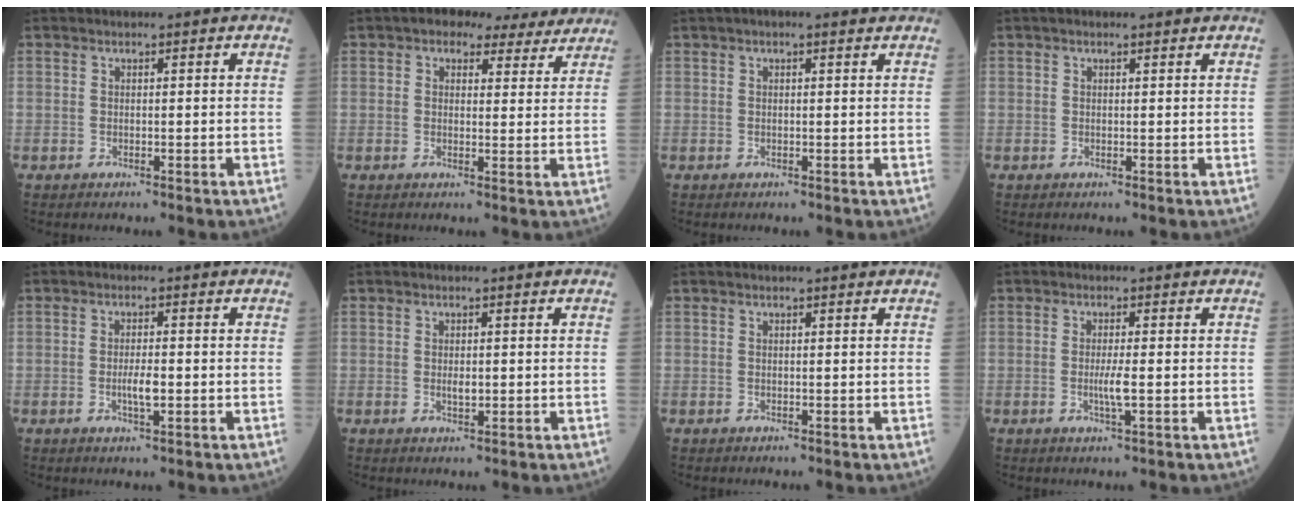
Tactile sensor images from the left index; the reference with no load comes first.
{"total": 7.3, "force": [5.8, 3.6, 2.6], "torque": [-0.026, 0.021, 0.064]}
{"total": 3.8, "force": [2.8, 0.8, 2.4], "torque": [-0.040, 0.033, 0.040]}
{"total": 1.5, "force": [1.2, 0.4, 0.8], "torque": [-0.017, 0.016, 0.017]}
{"total": 2.7, "force": [-0.5, 0.5, 2.6], "torque": [-0.052, -0.002, -0.007]}
{"total": 1.4, "force": [0.2, 0.6, 1.2], "torque": [-0.025, -0.003, 0.006]}
{"total": 1.7, "force": [1.5, 0.1, 0.6], "torque": [-0.012, 0.010, 0.019]}
{"total": 2.5, "force": [-0.3, -0.2, 2.4], "torque": [-0.052, -0.005, -0.005]}